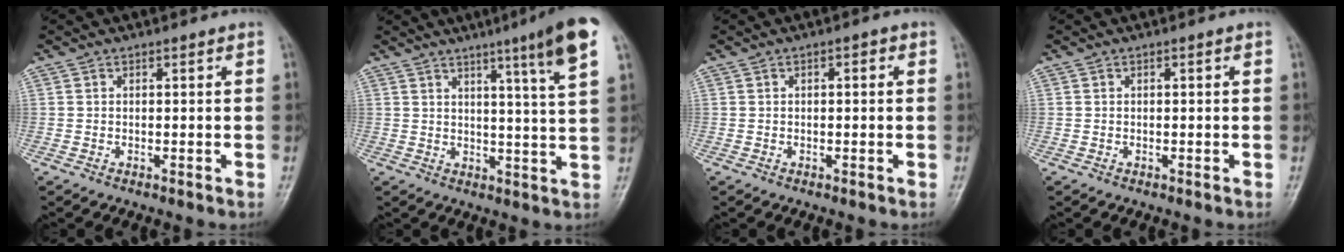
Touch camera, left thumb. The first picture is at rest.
{"total": 10.8, "force": [5.9, -0.4, 9.0], "torque": [-0.128, -0.026, 0.074]}
{"total": 1.2, "force": [0.3, 0.5, 1.1], "torque": [-0.011, 0.004, -0.002]}
{"total": 0.0}